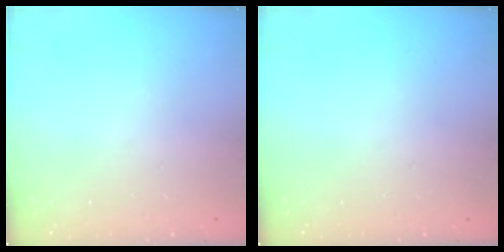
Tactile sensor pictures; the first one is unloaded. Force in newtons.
{"total": 0.0}